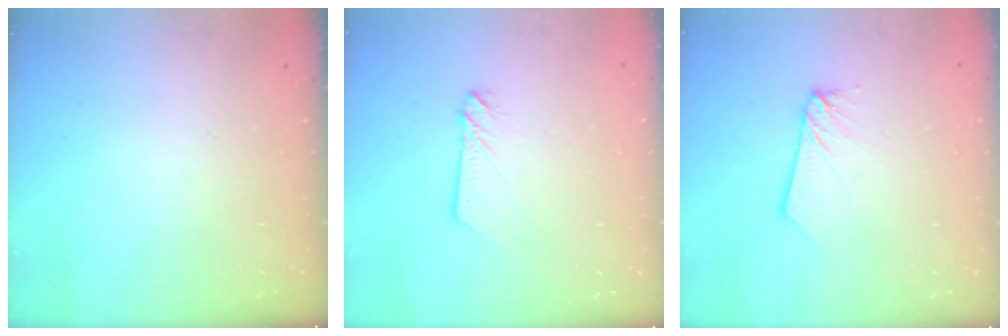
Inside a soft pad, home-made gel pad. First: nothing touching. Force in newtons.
{"total": 2.4, "press": 2.4, "slide": 0.2}
{"total": 2.6, "press": 2.6, "slide": 0.2}